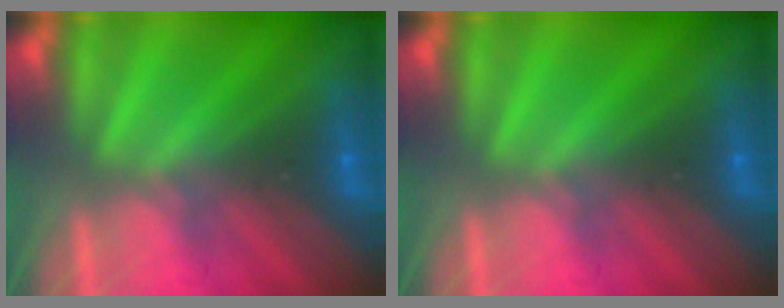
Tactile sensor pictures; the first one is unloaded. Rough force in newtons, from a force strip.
{"total": 0.0}